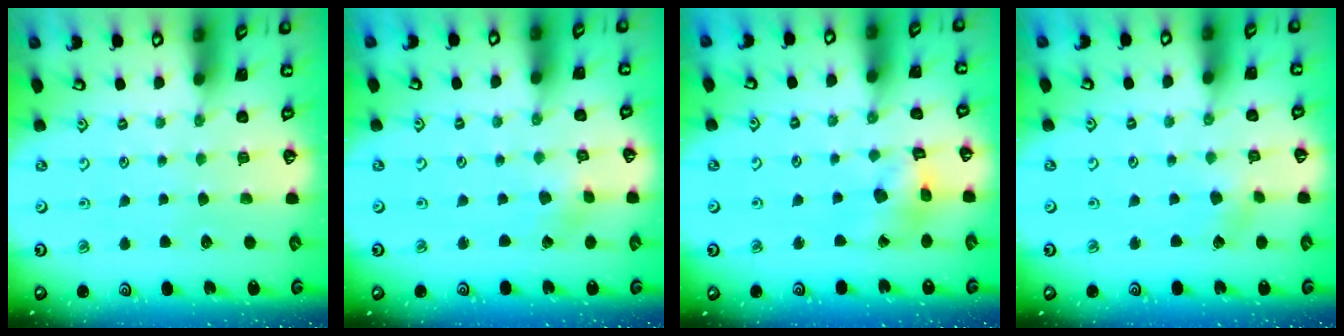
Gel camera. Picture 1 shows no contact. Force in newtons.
{"total": 0.6, "press": 0.5, "slide": 0.2}
{"total": 9.7, "press": 9.7, "slide": 1.0}
{"total": 2.2, "press": 2.2, "slide": 0.3}